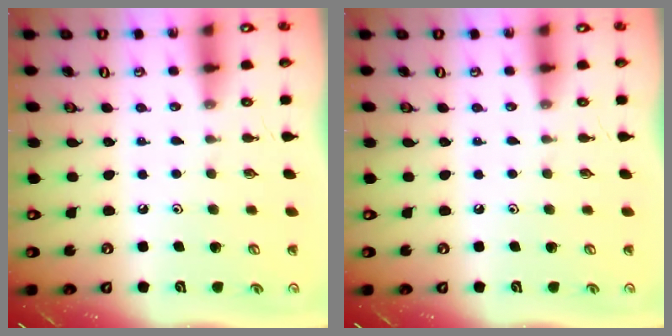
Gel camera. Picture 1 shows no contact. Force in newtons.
{"total": 0.0}